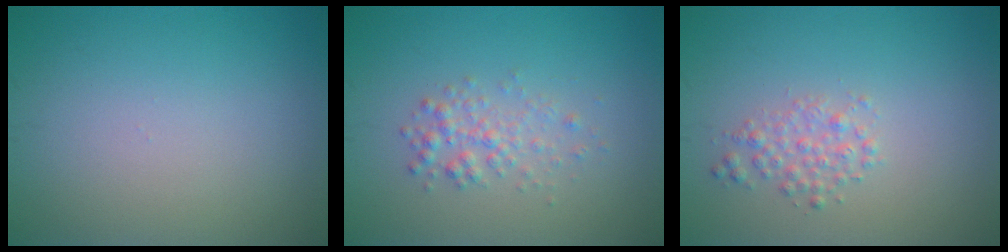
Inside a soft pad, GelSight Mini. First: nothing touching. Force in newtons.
{"total": 1.9, "press": 1.9, "slide": 0.0}
{"total": 1.8, "press": 1.8, "slide": 0.1}